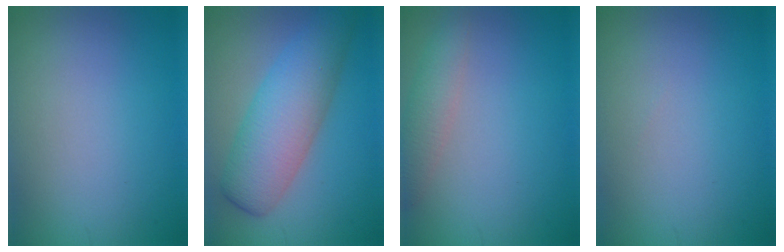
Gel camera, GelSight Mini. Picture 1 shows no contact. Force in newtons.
{"total": 7.5, "press": 7.5, "slide": 0.2}
{"total": 2.4, "press": 2.4, "slide": 0.2}
{"total": 0.0}